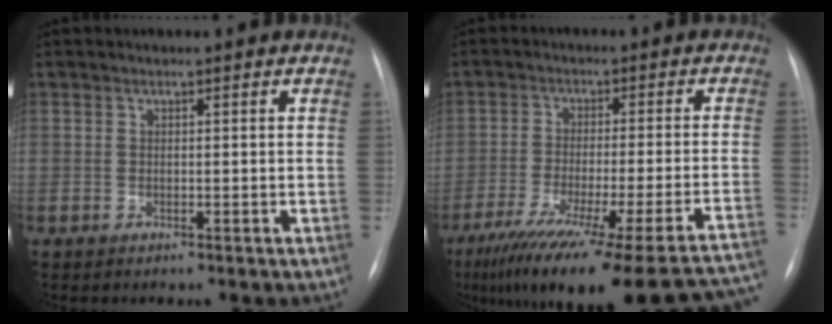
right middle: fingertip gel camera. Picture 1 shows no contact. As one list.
[{"total": 30.3, "force": [-25.0, 1.3, 17.0], "torque": [-0.189, -0.053, -0.336]}]